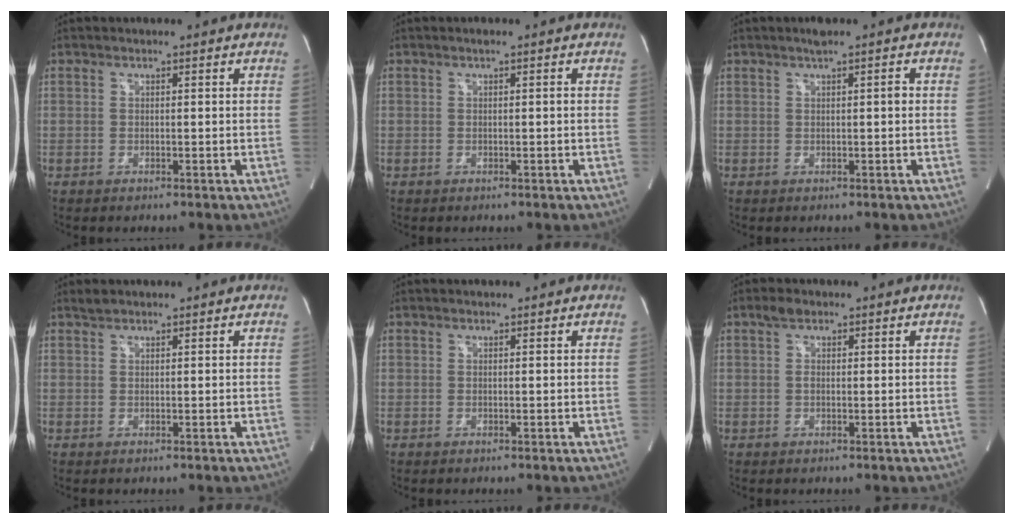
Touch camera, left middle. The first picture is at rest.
{"total": 0.6, "force": [0.2, 0.1, 0.6], "torque": [-0.013, 0.002, 0.003]}
{"total": 2.1, "force": [0.7, 0.3, 2.0], "torque": [-0.035, 0.010, 0.013]}
{"total": 0.9, "force": [0.9, 0.2, 0.2], "torque": [-0.012, 0.011, 0.023]}
{"total": 0.0}
{"total": 1.7, "force": [0.9, 0.9, 1.1], "torque": [-0.032, 0.011, 0.018]}